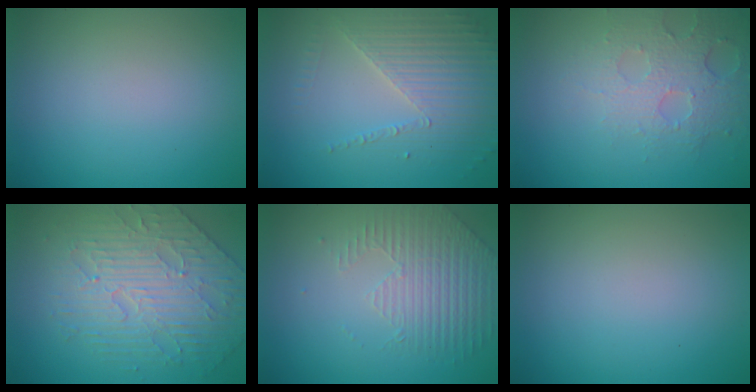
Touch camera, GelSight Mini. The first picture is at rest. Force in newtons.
{"total": 3.6, "press": 3.3, "slide": 1.4}
{"total": 3.7, "press": 3.4, "slide": 1.5}
{"total": 4.4, "press": 4.3, "slide": 0.8}
{"total": 2.1, "press": 1.8, "slide": 1.0}
{"total": 0.0}